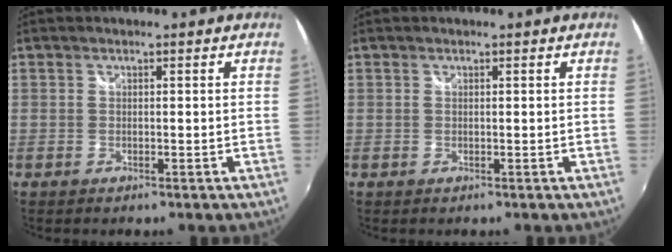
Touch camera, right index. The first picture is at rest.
{"total": 0.0}